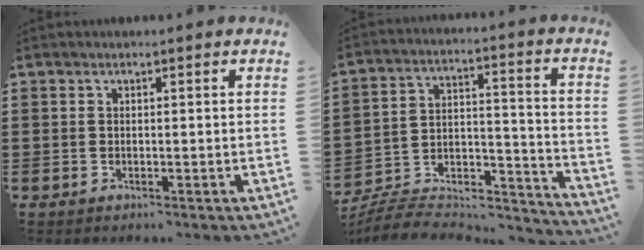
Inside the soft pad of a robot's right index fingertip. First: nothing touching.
{"total": 6.4, "force": [-5.9, 2.0, 1.6], "torque": [-0.020, 0.006, -0.115]}